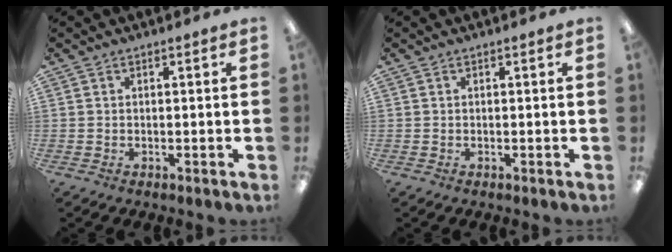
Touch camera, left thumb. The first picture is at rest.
{"total": 0.0}